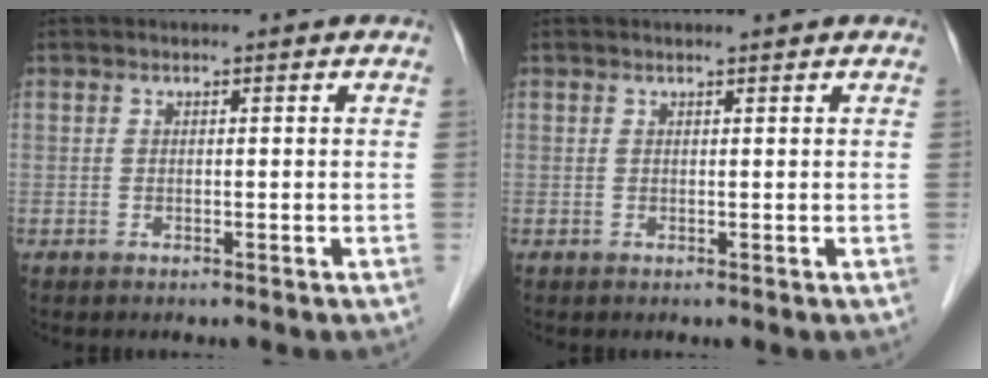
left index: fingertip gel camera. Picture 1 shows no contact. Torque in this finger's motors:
{"motor_torque": [0.10, -0.04, 0.00, -0.03]}